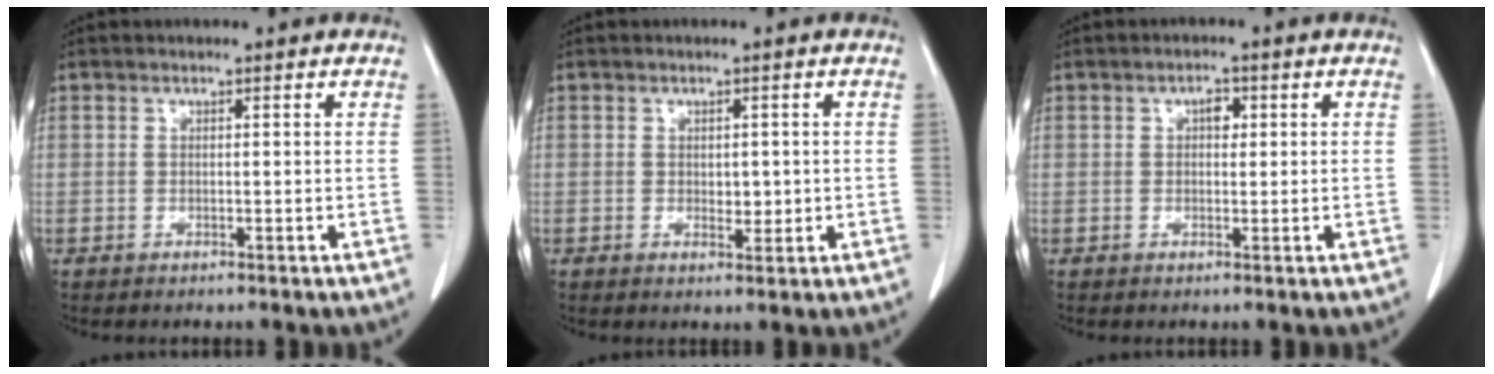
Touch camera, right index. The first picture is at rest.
{"total": 2.0, "force": [0.0, 1.3, 1.5], "torque": [-0.019, -0.003, 0.005]}
{"total": 2.0, "force": [0.5, 1.2, 1.5], "torque": [-0.022, 0.005, 0.007]}